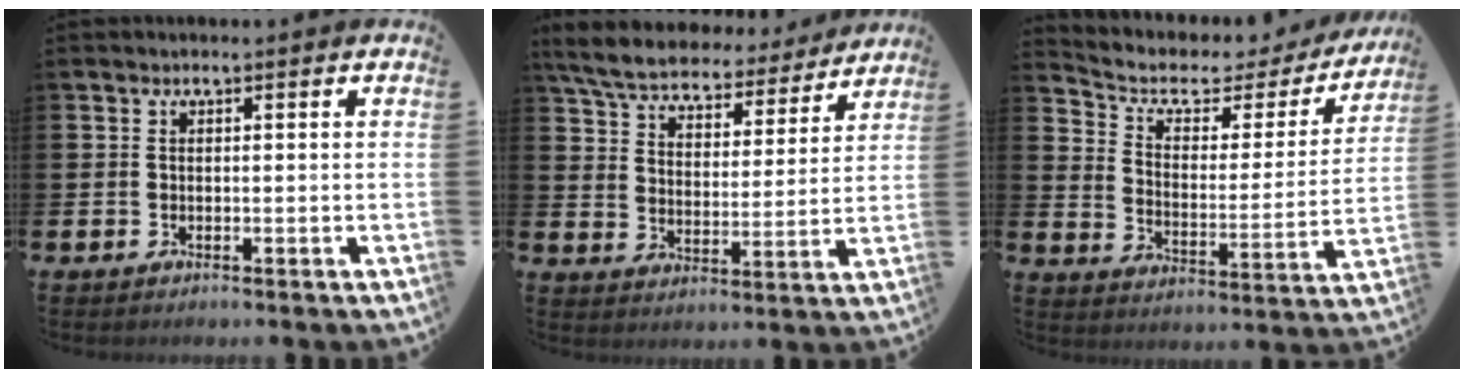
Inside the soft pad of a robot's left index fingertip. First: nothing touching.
{"total": 7.2, "force": [6.7, 1.8, 1.8], "torque": [-0.067, -0.045, 0.117]}
{"total": 5.2, "force": [4.0, 2.7, 2.0], "torque": [-0.065, -0.030, 0.058]}